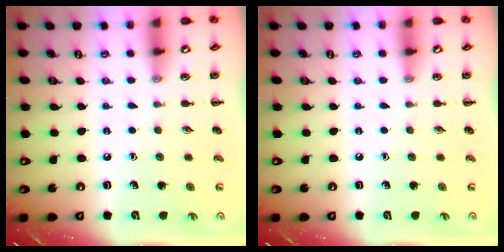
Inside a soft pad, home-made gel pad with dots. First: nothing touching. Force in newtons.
{"total": 0.0}